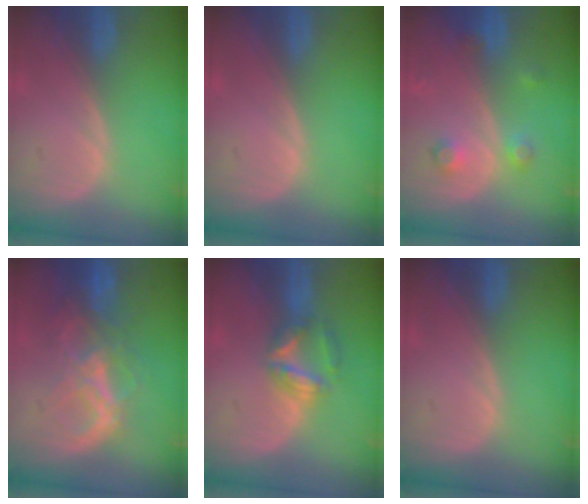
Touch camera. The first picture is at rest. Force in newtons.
{"total": 0.0}
{"total": 3.7, "press": 3.4, "slide": 1.6}
{"total": 8.7, "press": 7.5, "slide": 4.3}
{"total": 5.7, "press": 5.4, "slide": 1.9}
{"total": 0.0}